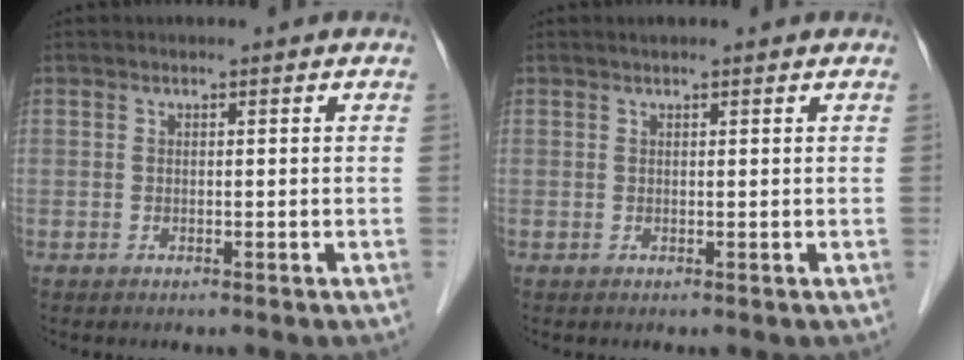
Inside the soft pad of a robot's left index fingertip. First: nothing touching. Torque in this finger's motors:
{"motor_torque": [0.14, -0.08, -0.01, -0.01]}